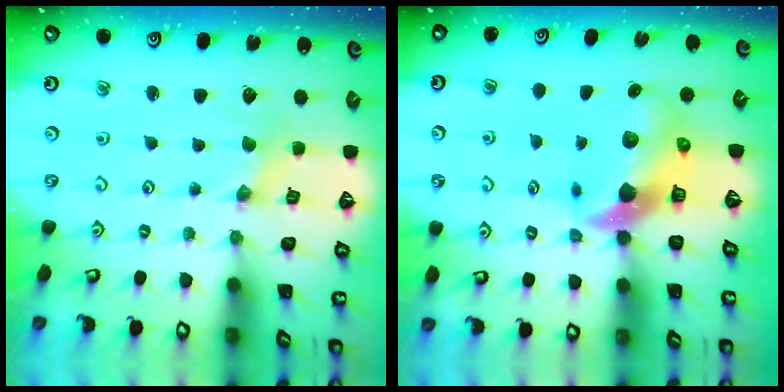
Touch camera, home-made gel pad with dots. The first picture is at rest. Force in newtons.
{"total": 8.9, "press": 8.8, "slide": 1.3}